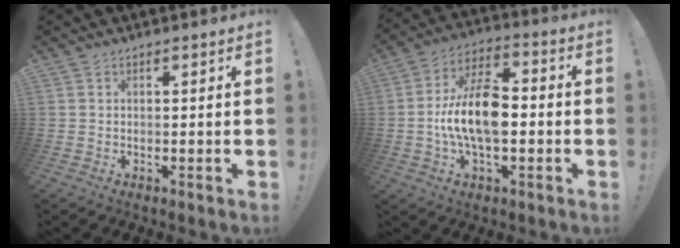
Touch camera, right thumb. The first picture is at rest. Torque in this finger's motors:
{"motor_torque": [2.42, 1.10, 0.43, -0.17, 0.33]}